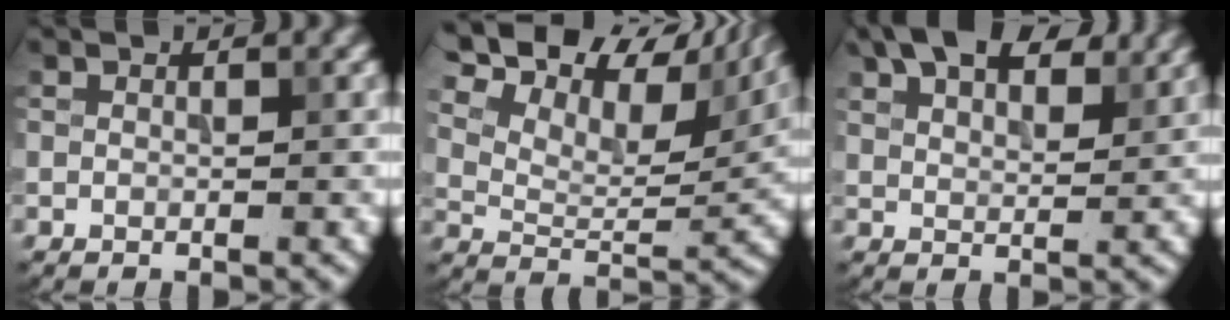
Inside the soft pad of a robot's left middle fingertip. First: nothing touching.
{"total": 14.9, "force": [10.1, 6.6, 8.7], "torque": [-0.169, 0.041, 0.152]}
{"total": 8.8, "force": [6.1, 3.6, 5.2], "torque": [-0.082, 0.022, 0.079]}